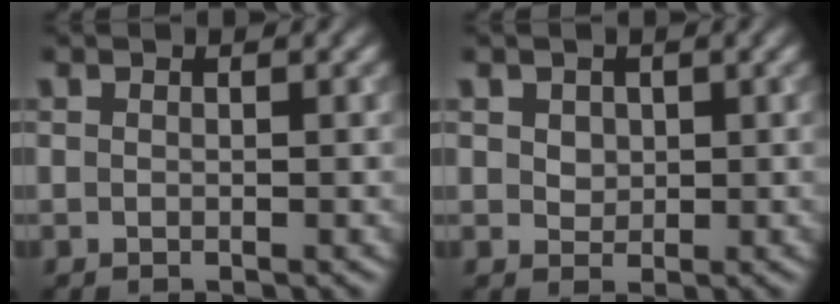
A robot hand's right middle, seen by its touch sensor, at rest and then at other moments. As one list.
[{"total": 1.7, "force": [0.7, 1.4, 0.8], "torque": [-0.013, 0.003, 0.015]}]